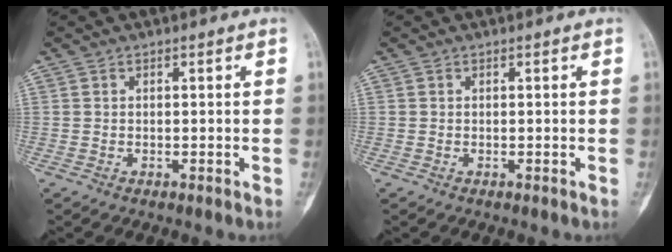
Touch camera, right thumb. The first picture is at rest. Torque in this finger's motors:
{"motor_torque": [-0.24, 0.08, -0.11, 0.04, 0.09]}